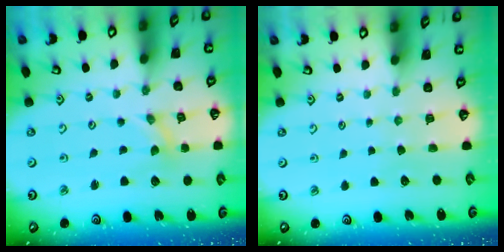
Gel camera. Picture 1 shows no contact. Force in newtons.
{"total": 0.0}